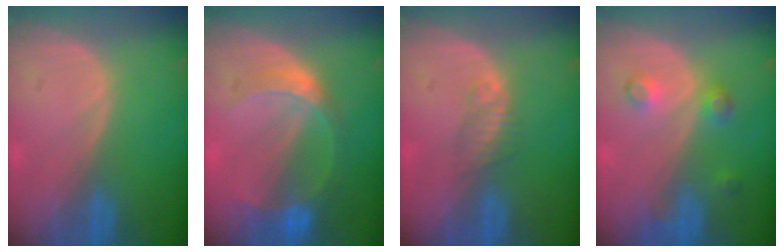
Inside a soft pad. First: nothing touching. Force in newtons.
{"total": 6.7, "press": 5.9, "slide": 3.2}
{"total": 2.2, "press": 1.9, "slide": 1.0}
{"total": 3.5, "press": 3.2, "slide": 1.4}